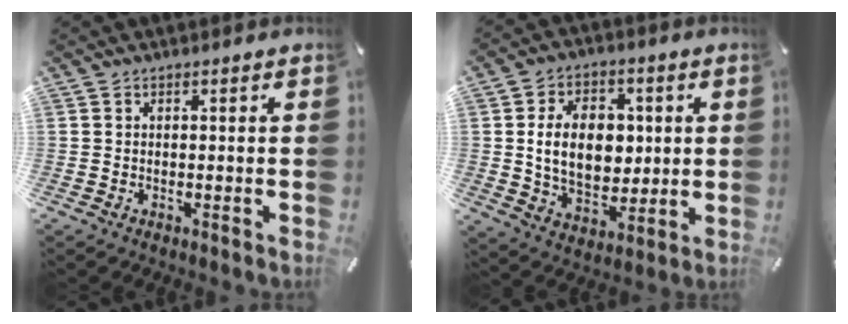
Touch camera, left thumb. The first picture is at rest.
{"total": 13.8, "force": [1.4, 9.9, 9.6], "torque": [-0.181, 0.009, 0.024]}